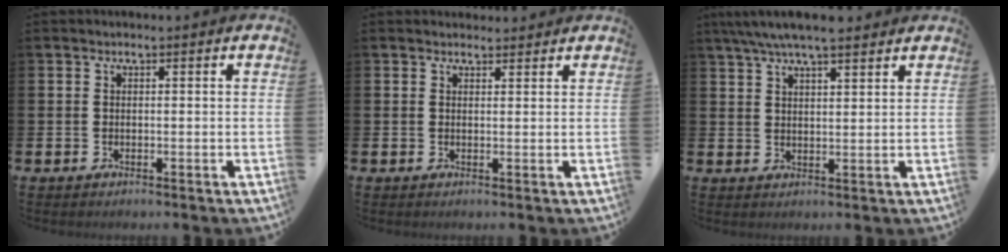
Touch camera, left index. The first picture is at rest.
{"total": 1.4, "force": [1.3, 0.5, 0.0], "torque": [0.010, -0.003, 0.022]}
{"total": 6.2, "force": [5.5, 1.0, 2.7], "torque": [-0.062, -0.010, 0.100]}